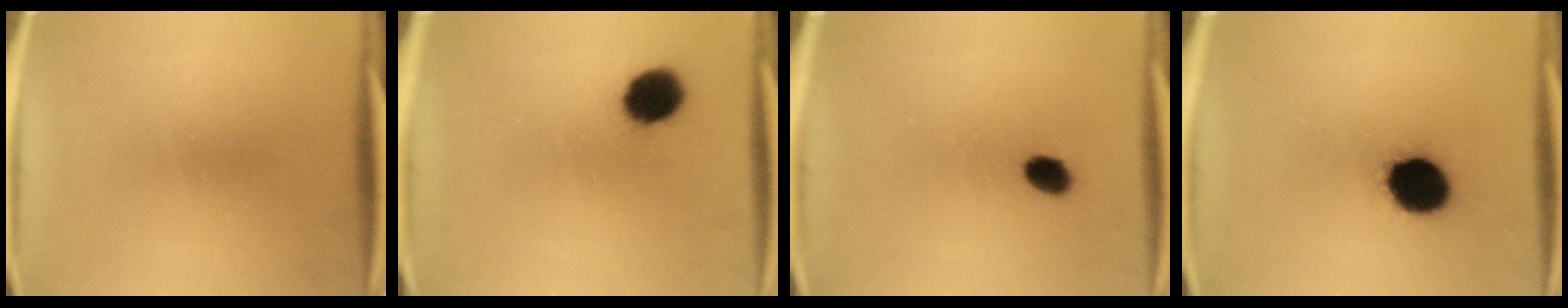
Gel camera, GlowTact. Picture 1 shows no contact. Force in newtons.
{"total": 9.1}
{"total": 3.0}
{"total": 15.2}